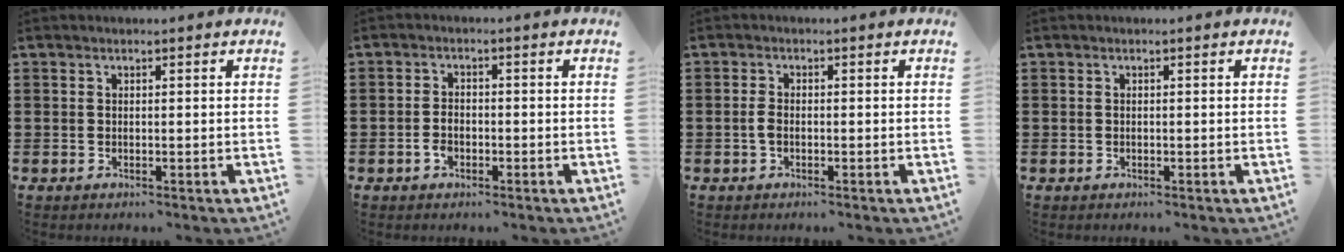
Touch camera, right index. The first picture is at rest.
{"total": 2.4, "force": [-1.1, 1.3, 1.6], "torque": [-0.041, -0.004, -0.023]}
{"total": 2.0, "force": [-0.4, 1.0, 1.6], "torque": [-0.048, -0.004, -0.012]}
{"total": 0.0}